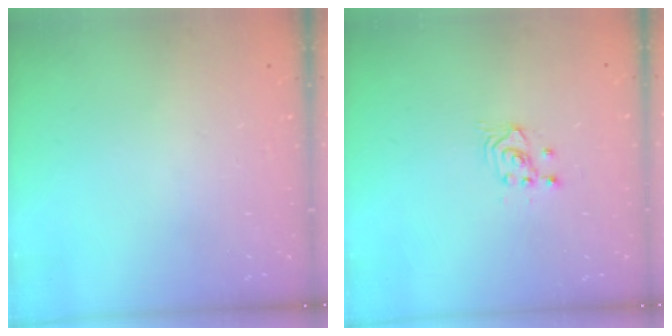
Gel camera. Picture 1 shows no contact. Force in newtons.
{"total": 2.7, "press": 2.7, "slide": 0.3}